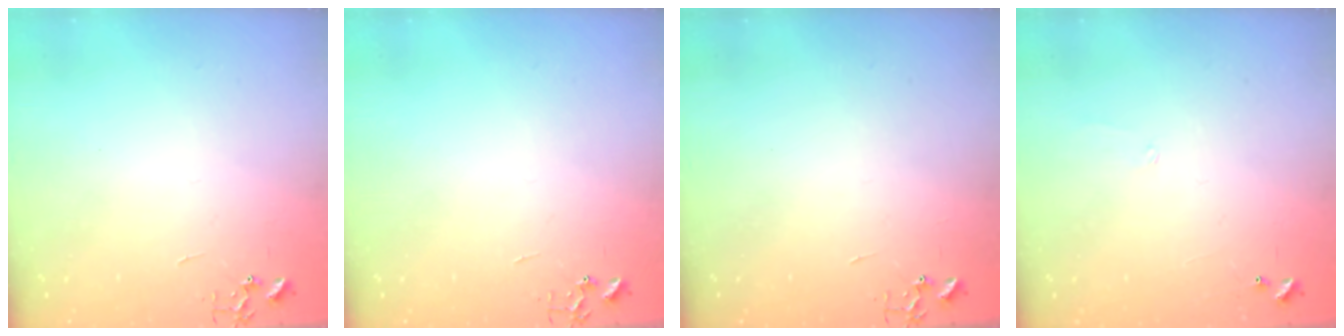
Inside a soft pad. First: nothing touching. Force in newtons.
{"total": 0.0}
{"total": 0.0}
{"total": 5.6, "press": 5.6, "slide": 0.4}